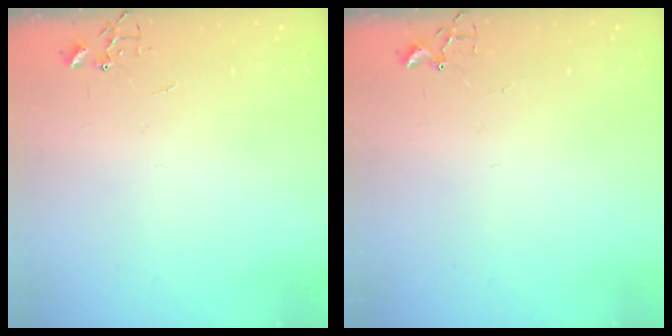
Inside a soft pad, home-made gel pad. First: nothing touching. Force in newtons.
{"total": 1.8, "press": 1.8, "slide": 0.2}